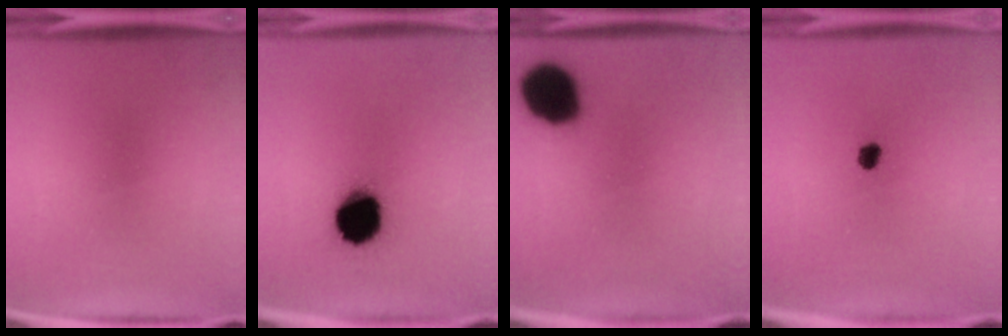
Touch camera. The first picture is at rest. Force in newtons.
{"total": 16.7}
{"total": 14.2}
{"total": 2.1}